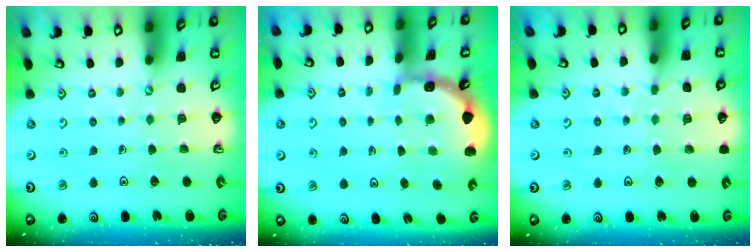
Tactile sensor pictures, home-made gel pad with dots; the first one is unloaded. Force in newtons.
{"total": 1.5, "press": 1.5, "slide": 0.1}
{"total": 5.5, "press": 5.4, "slide": 0.7}